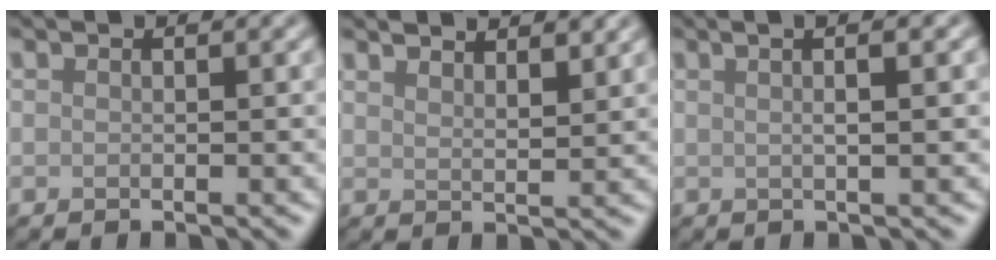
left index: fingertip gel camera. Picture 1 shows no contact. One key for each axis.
{"total": 4.2, "fx": 3.7, "fy": 1.1, "fz": 1.8, "tx": -0.011, "ty": 0.011, "tz": 0.037}
{"total": 5.8, "fx": 2.3, "fy": 2.5, "fz": 4.8, "tx": -0.032, "ty": 0.028, "tz": -0.003}